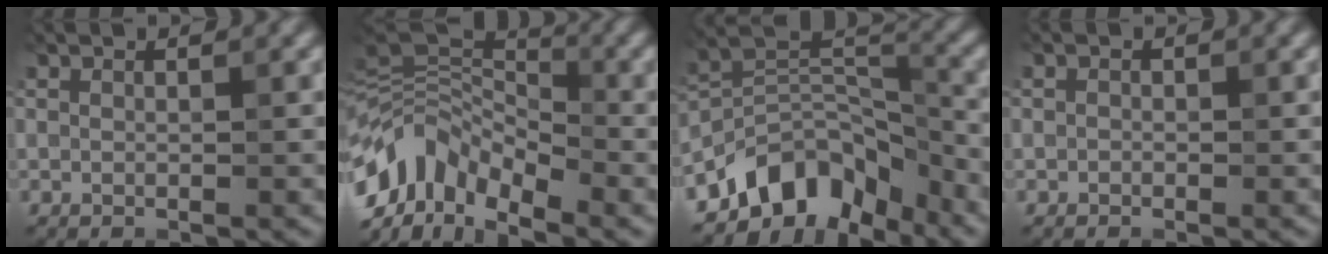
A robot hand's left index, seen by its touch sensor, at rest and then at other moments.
{"total": 7.8, "force": [-6.3, 3.1, 3.5], "torque": [-0.087, -0.002, -0.094]}
{"total": 8.8, "force": [-8.2, 2.9, 1.4], "torque": [-0.032, -0.018, -0.118]}
{"total": 2.0, "force": [-1.3, -0.8, -1.2], "torque": [0.000, -0.019, 0.005]}